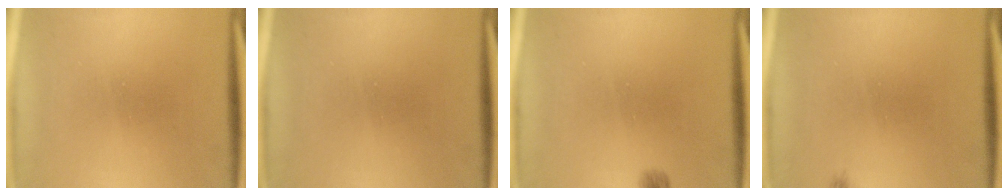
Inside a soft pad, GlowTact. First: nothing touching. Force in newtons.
{"total": 0.0}
{"total": 1.3}
{"total": 0.6}